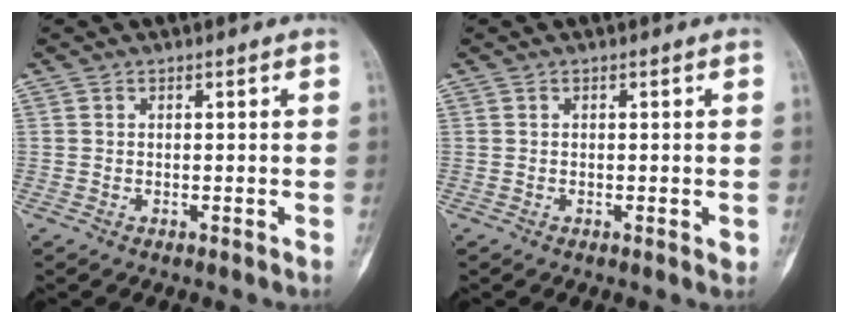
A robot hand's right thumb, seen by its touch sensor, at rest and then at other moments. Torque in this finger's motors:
{"motor_torque": [0.45, -0.17, 0.04, -0.17, 0.05]}